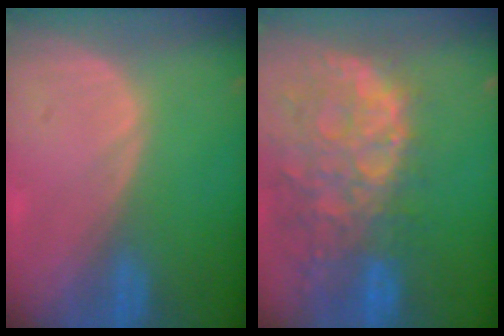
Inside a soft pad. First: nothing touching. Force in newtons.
{"total": 13.7, "press": 11.0, "slide": 8.1}